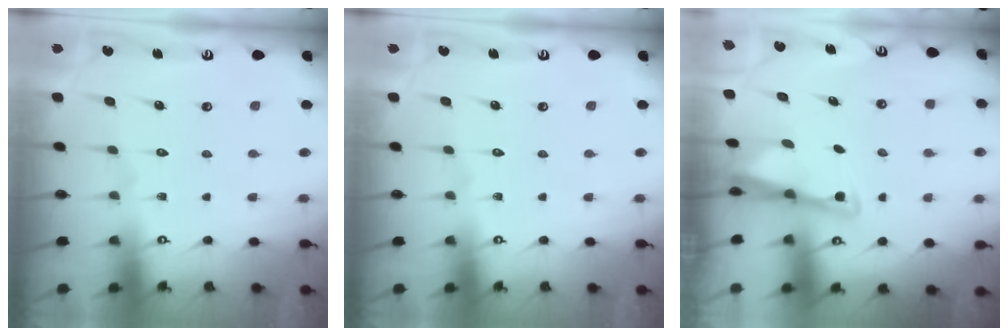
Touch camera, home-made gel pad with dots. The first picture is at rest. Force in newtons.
{"total": 0.0}
{"total": 2.7, "press": 2.7, "slide": 0.2}